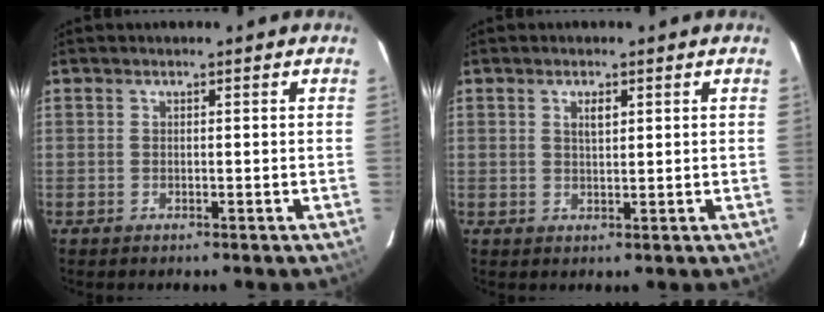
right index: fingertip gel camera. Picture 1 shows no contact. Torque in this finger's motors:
{"motor_torque": [-0.01, 0.03, 0.05, 0.03]}